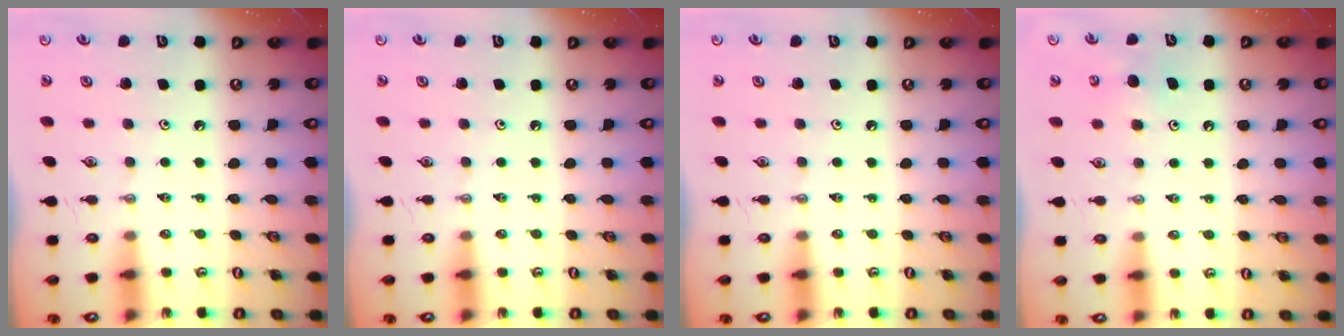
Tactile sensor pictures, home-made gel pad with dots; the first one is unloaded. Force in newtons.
{"total": 0.0}
{"total": 0.0}
{"total": 5.4, "press": 5.3, "slide": 0.9}